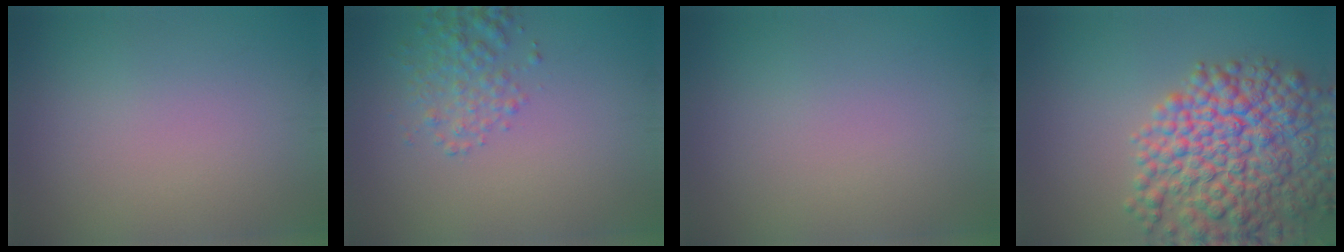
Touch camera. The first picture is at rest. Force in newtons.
{"total": 2.6, "press": 2.6, "slide": 0.1}
{"total": 0.0}
{"total": 10.3, "press": 10.3, "slide": 0.5}